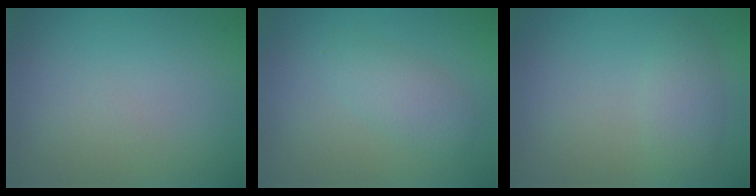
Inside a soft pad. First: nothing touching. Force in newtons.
{"total": 2.4, "press": 2.4, "slide": 0.2}
{"total": 2.0, "press": 2.0, "slide": 0.1}